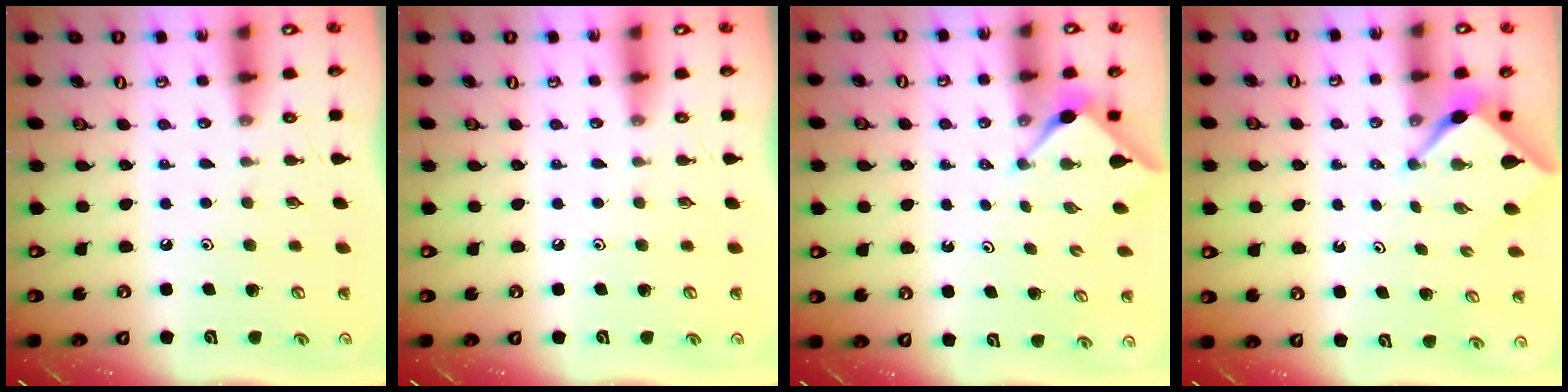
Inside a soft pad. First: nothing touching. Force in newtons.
{"total": 0.0}
{"total": 2.8, "press": 2.8, "slide": 0.4}
{"total": 2.3, "press": 2.3, "slide": 0.3}